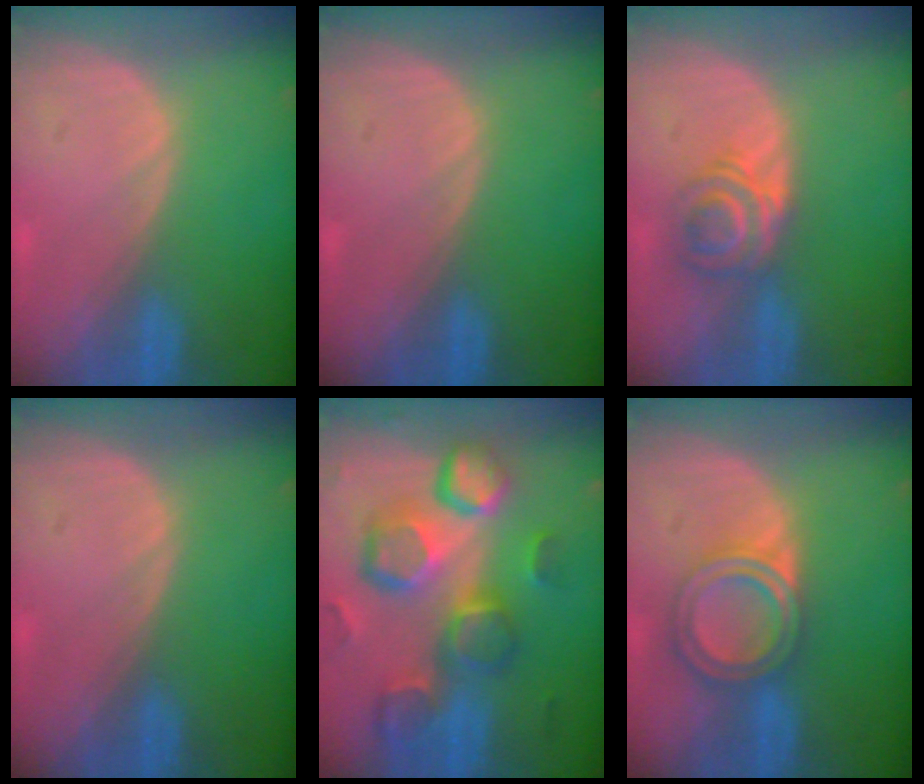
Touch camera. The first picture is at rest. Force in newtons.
{"total": 0.0}
{"total": 5.8, "press": 4.9, "slide": 3.2}
{"total": 0.0}
{"total": 13.0, "press": 11.4, "slide": 6.4}
{"total": 6.6, "press": 5.9, "slide": 3.0}